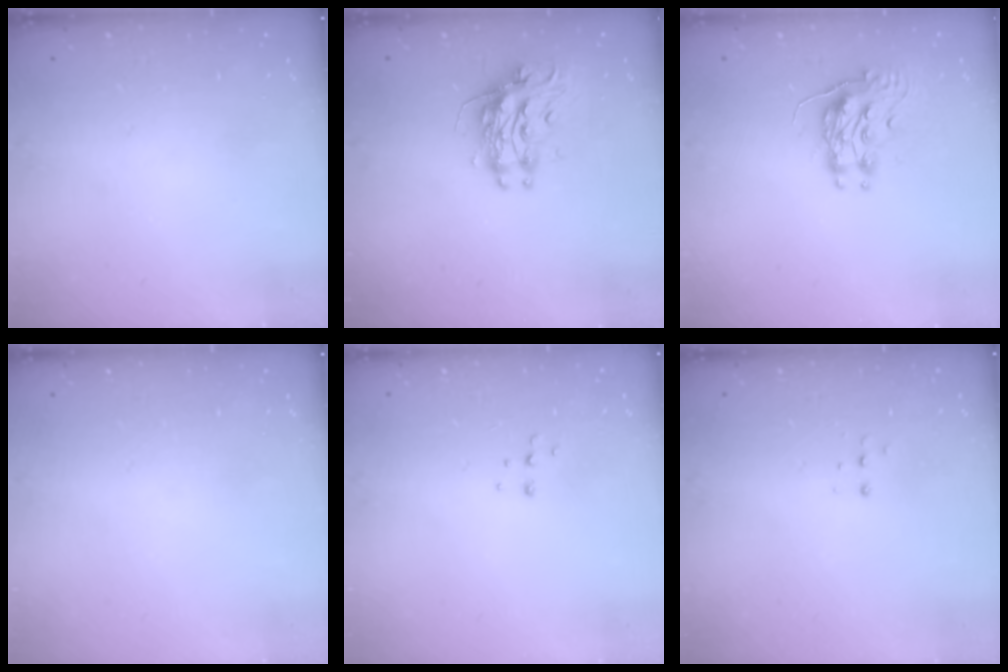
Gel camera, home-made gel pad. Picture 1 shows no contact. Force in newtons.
{"total": 10.3, "press": 10.3, "slide": 1.0}
{"total": 9.3, "press": 9.3, "slide": 0.1}
{"total": 0.0}
{"total": 5.1, "press": 5.0, "slide": 0.4}
{"total": 3.6, "press": 3.5, "slide": 0.8}